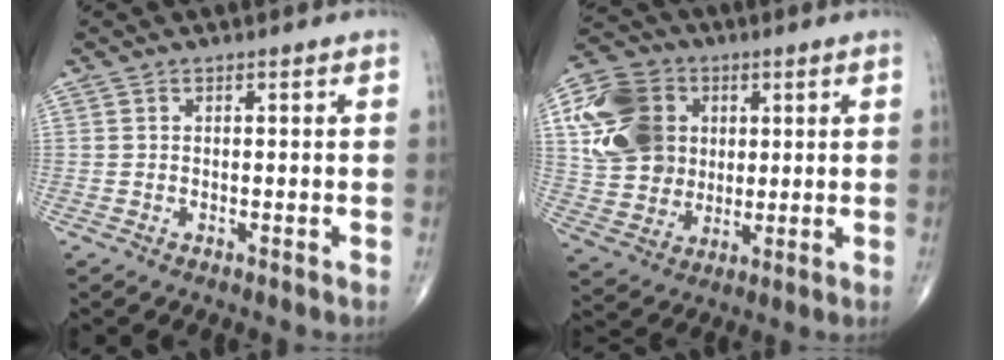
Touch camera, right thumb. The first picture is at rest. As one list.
[{"total": 16.1, "force": [3.7, 13.2, 8.4], "torque": [-0.146, 0.003, 0.066]}]